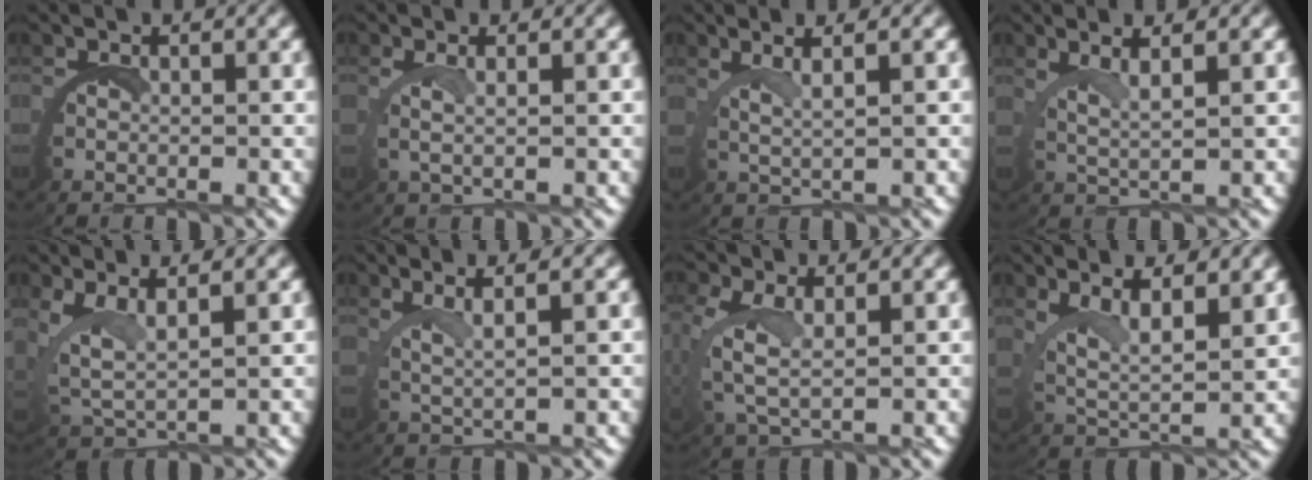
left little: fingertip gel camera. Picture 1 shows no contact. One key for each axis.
{"total": 1.7, "fx": 1.1, "fy": -0.3, "fz": 1.3, "tx": -0.041, "ty": -0.004, "tz": 0.022}
{"total": 2.7, "fx": 2.0, "fy": -0.6, "fz": 1.7, "tx": -0.041, "ty": 0.002, "tz": 0.039}
{"total": 3.1, "fx": 2.3, "fy": -0.2, "fz": 2.1, "tx": -0.050, "ty": -0.001, "tz": 0.045}
{"total": 4.4, "fx": 2.3, "fy": 2.4, "fz": 3.0, "tx": -0.090, "ty": -0.005, "tz": 0.046}
{"total": 2.9, "fx": 2.0, "fy": -0.5, "fz": 2.0, "tx": -0.046, "ty": 0.004, "tz": 0.040}
{"total": 3.2, "fx": 1.2, "fy": 1.4, "fz": 2.6, "tx": -0.079, "ty": -0.013, "tz": 0.034}
{"total": 4.8, "fx": 2.9, "fy": 1.8, "fz": 3.4, "tx": -0.075, "ty": -0.008, "tz": 0.048}